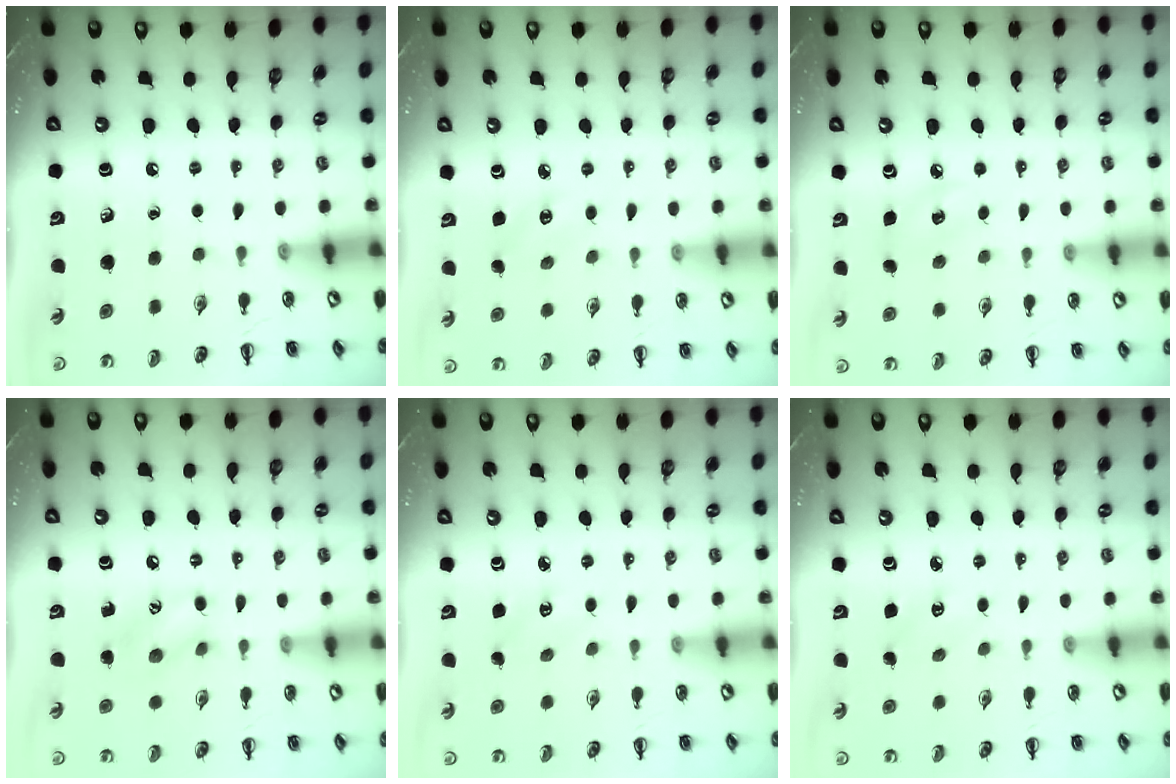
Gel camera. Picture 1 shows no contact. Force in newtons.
{"total": 3.5, "press": 3.4, "slide": 0.9}
{"total": 6.6, "press": 6.4, "slide": 1.5}
{"total": 8.9, "press": 8.9, "slide": 0.7}
{"total": 2.1, "press": 2.0, "slide": 0.6}
{"total": 2.1, "press": 2.0, "slide": 0.6}